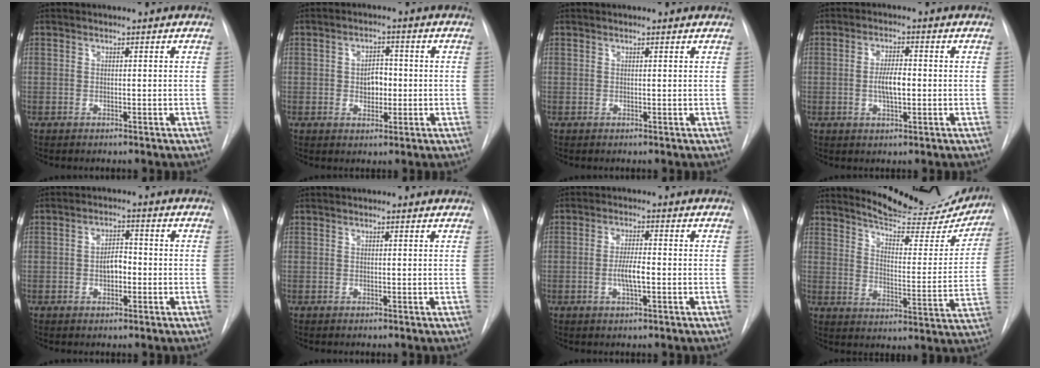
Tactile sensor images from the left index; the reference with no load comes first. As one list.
[{"total": 3.7, "force": [-0.1, 2.4, 2.8], "torque": [-0.040, 0.007, 0.001]}, {"total": 2.4, "force": [2.3, 0.3, 0.7], "torque": [-0.013, 0.015, 0.022]}, {"total": 4.1, "force": [-0.3, 1.2, 3.9], "torque": [-0.075, 0.000, -0.005]}, {"total": 3.3, "force": [-0.6, 1.8, 2.7], "torque": [-0.044, 0.008, -0.009]}, {"total": 3.0, "force": [2.8, 0.5, 0.9], "torque": [-0.016, 0.017, 0.028]}, {"total": 3.7, "force": [-0.7, 0.6, 3.6], "torque": [-0.071, -0.003, -0.013]}, {"total": 19.1, "force": [17.9, 3.3, 5.6], "torque": [-0.072, -0.062, 0.227]}]